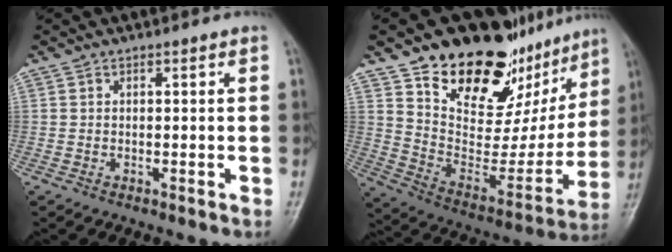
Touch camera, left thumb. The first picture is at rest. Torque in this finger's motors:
{"motor_torque": [1.57, 0.40, 1.40, -1.38, 0.28]}